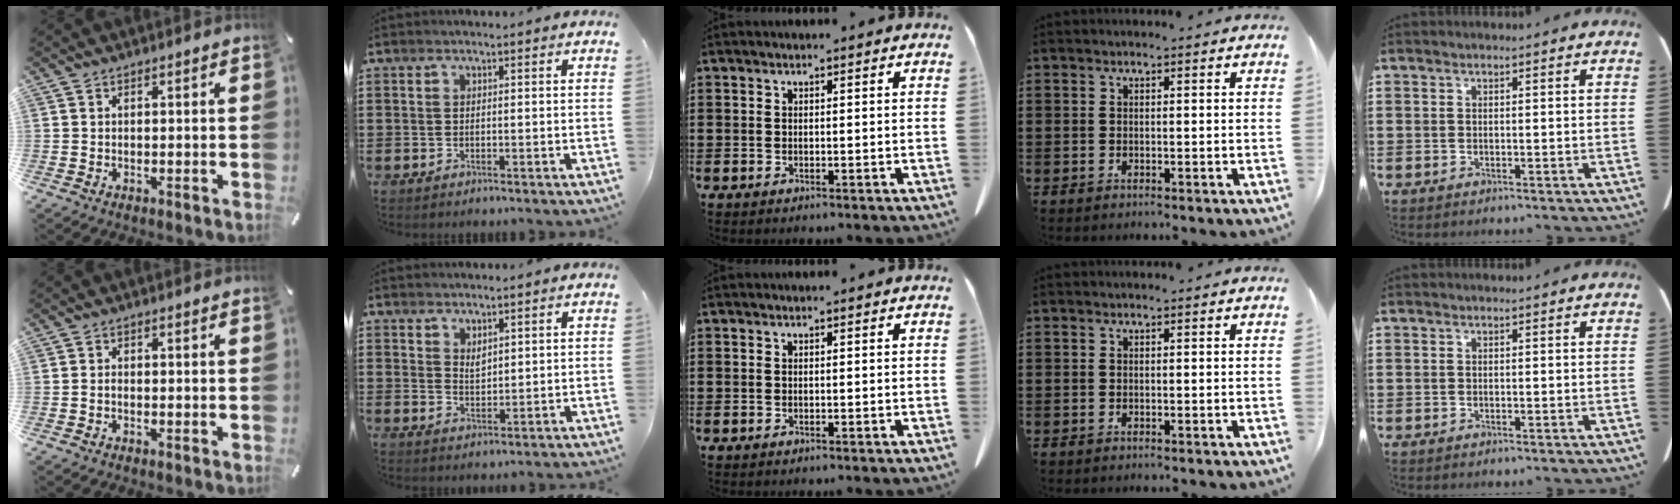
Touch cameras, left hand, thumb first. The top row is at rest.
{"thumb": {"total": 0.7, "force": [-0.4, 0.3, 0.6], "torque": [-0.012, -0.001, -0.007]}, "index": {"total": 2.1, "force": [1.8, 0.9, 0.6], "torque": [-0.007, -0.001, 0.031]}}